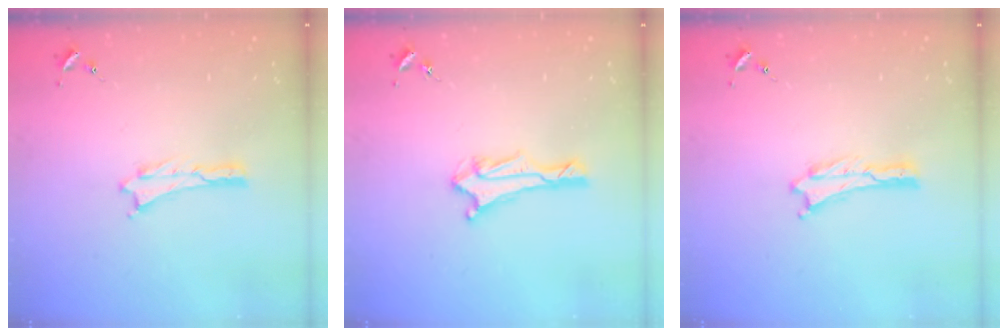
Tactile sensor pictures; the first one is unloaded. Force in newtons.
{"total": 2.9, "press": 2.8, "slide": 0.7}
{"total": 0.0}